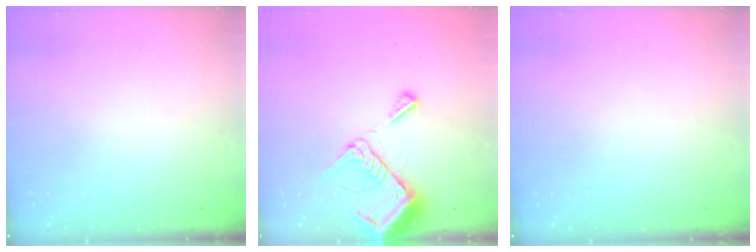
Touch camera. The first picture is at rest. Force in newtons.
{"total": 10.6, "press": 10.6, "slide": 1.1}
{"total": 0.0}